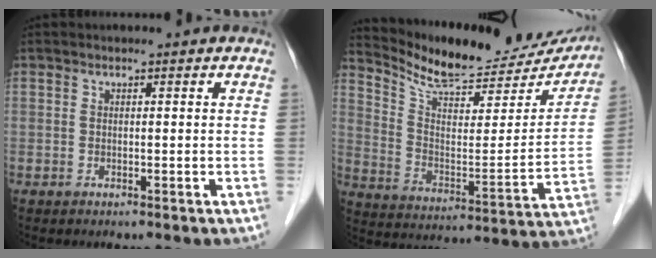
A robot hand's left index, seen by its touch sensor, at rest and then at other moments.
{"total": 21.3, "force": [20.0, 5.1, 5.4], "torque": [-0.084, -0.049, 0.281]}